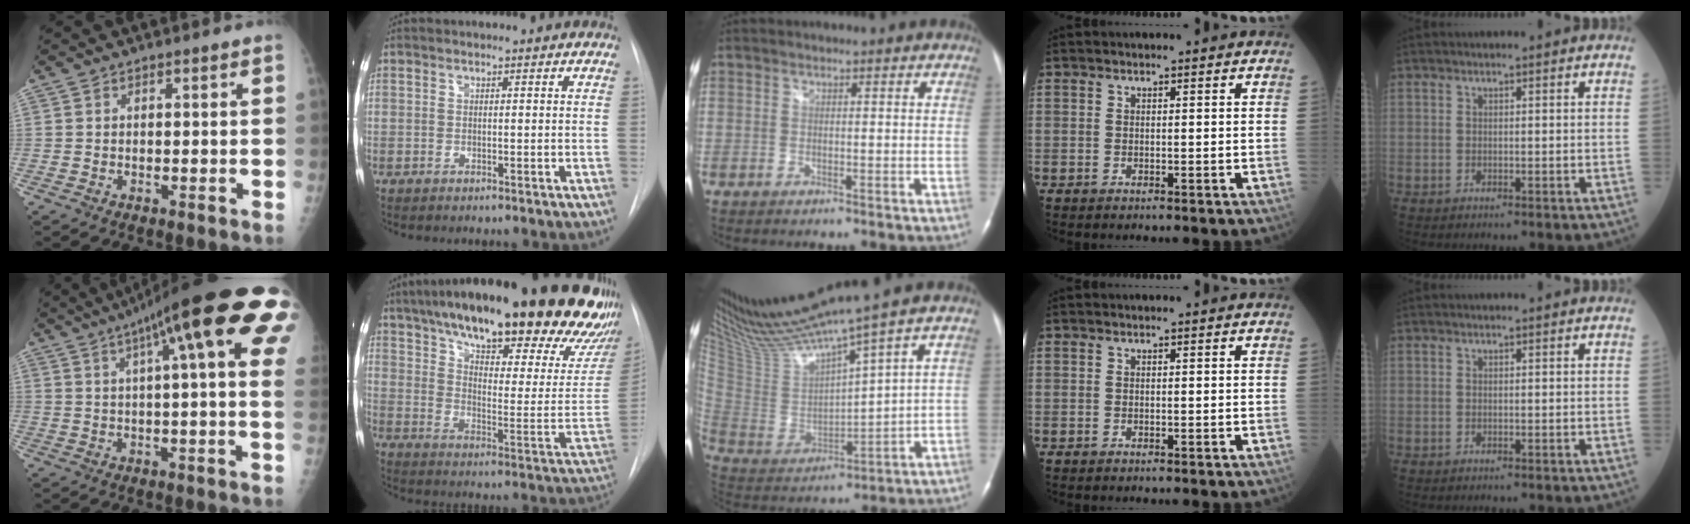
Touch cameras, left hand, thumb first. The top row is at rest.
{"thumb": {"total": 23.4, "force": [9.6, 4.4, 20.8], "torque": [-0.276, 0.034, 0.129]}, "index": {"total": 36.8, "force": [27.6, 8.0, 23.0], "torque": [-0.275, -0.029, 0.373]}, "middle": {"total": 16.7, "force": [13.9, -1.8, 9.0], "torque": [-0.172, -0.013, 0.272]}}